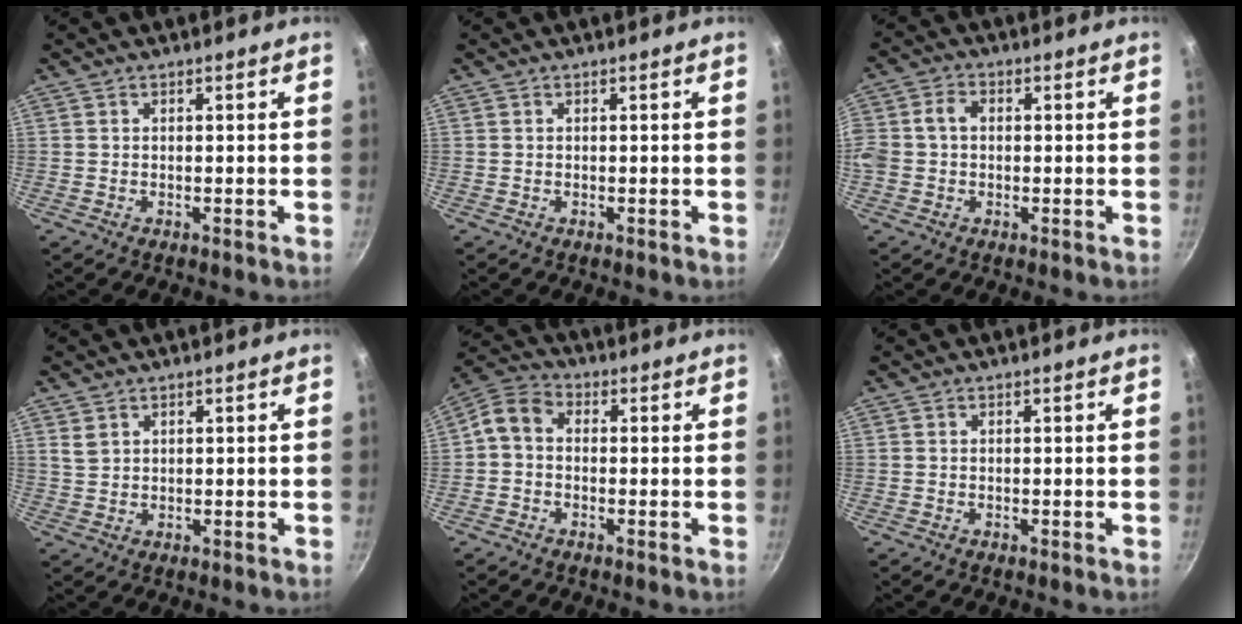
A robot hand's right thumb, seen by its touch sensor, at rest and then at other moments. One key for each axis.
{"total": 0.0}
{"total": 6.3, "fx": 0.2, "fy": 4.9, "fz": 4.0, "tx": -0.080, "ty": 0.018, "tz": -0.011}
{"total": 2.3, "fx": 1.3, "fy": 1.7, "fz": 1.0, "tx": -0.012, "ty": 0.001, "tz": 0.029}
{"total": 5.6, "fx": -0.8, "fy": 4.3, "fz": 3.5, "tx": -0.069, "ty": 0.028, "tz": -0.034}
{"total": 0.0}